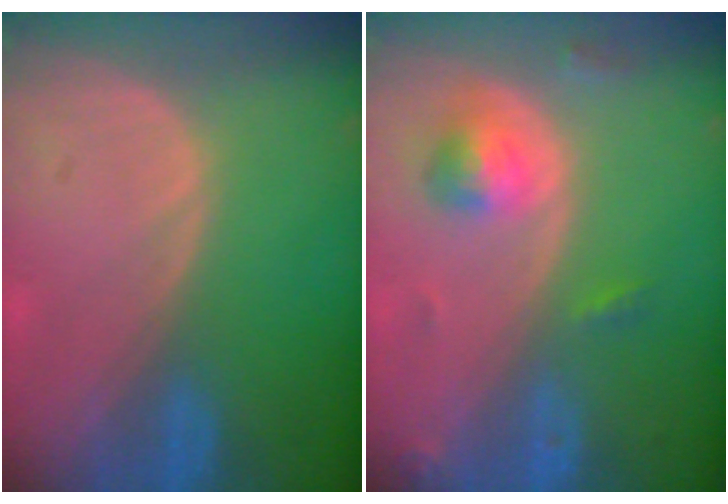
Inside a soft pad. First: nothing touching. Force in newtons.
{"total": 4.6, "press": 4.6, "slide": 0.3}